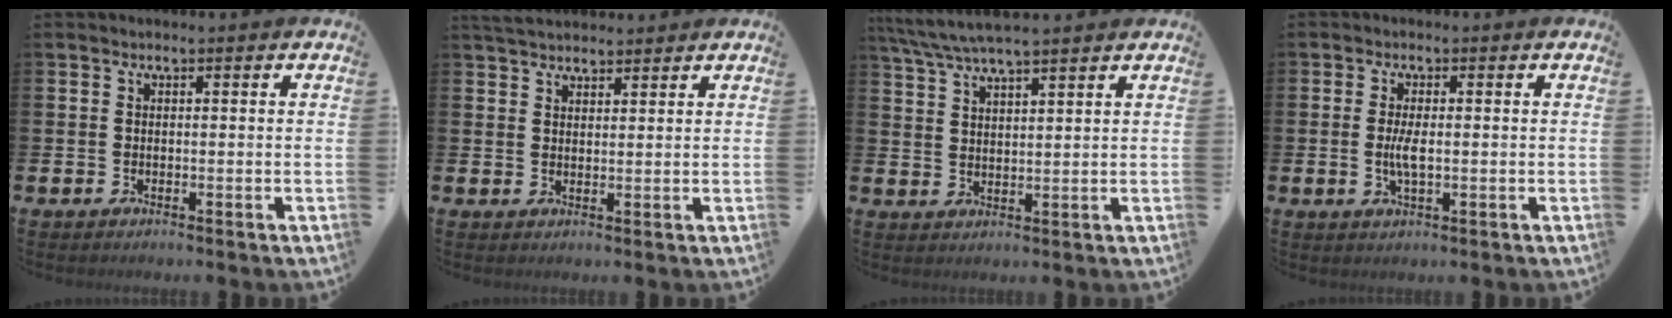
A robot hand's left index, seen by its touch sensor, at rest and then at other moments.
{"total": 3.5, "force": [3.3, 0.9, 0.6], "torque": [-0.012, -0.011, 0.061]}
{"total": 5.5, "force": [5.1, 0.3, 2.1], "torque": [-0.062, -0.016, 0.093]}
{"total": 2.8, "force": [0.0, 0.8, 2.7], "torque": [-0.040, -0.004, -0.003]}